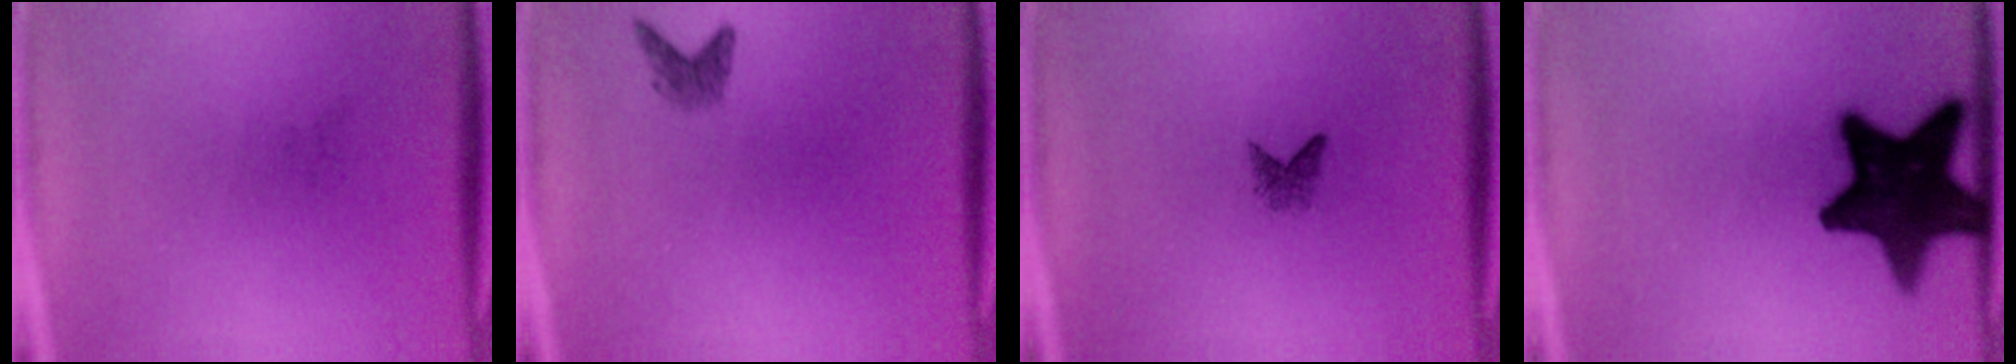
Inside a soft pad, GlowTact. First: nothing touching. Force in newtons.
{"total": 1.5}
{"total": 1.3}
{"total": 15.9}